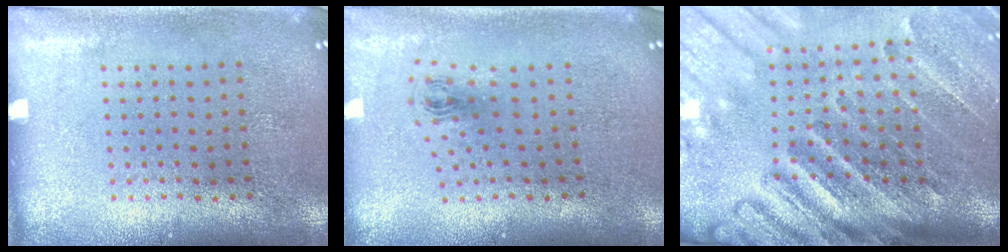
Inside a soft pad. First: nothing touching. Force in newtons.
{"total": 0.9, "press": 0.4, "slide": 0.8}
{"total": 4.4, "press": 3.3, "slide": 2.9}